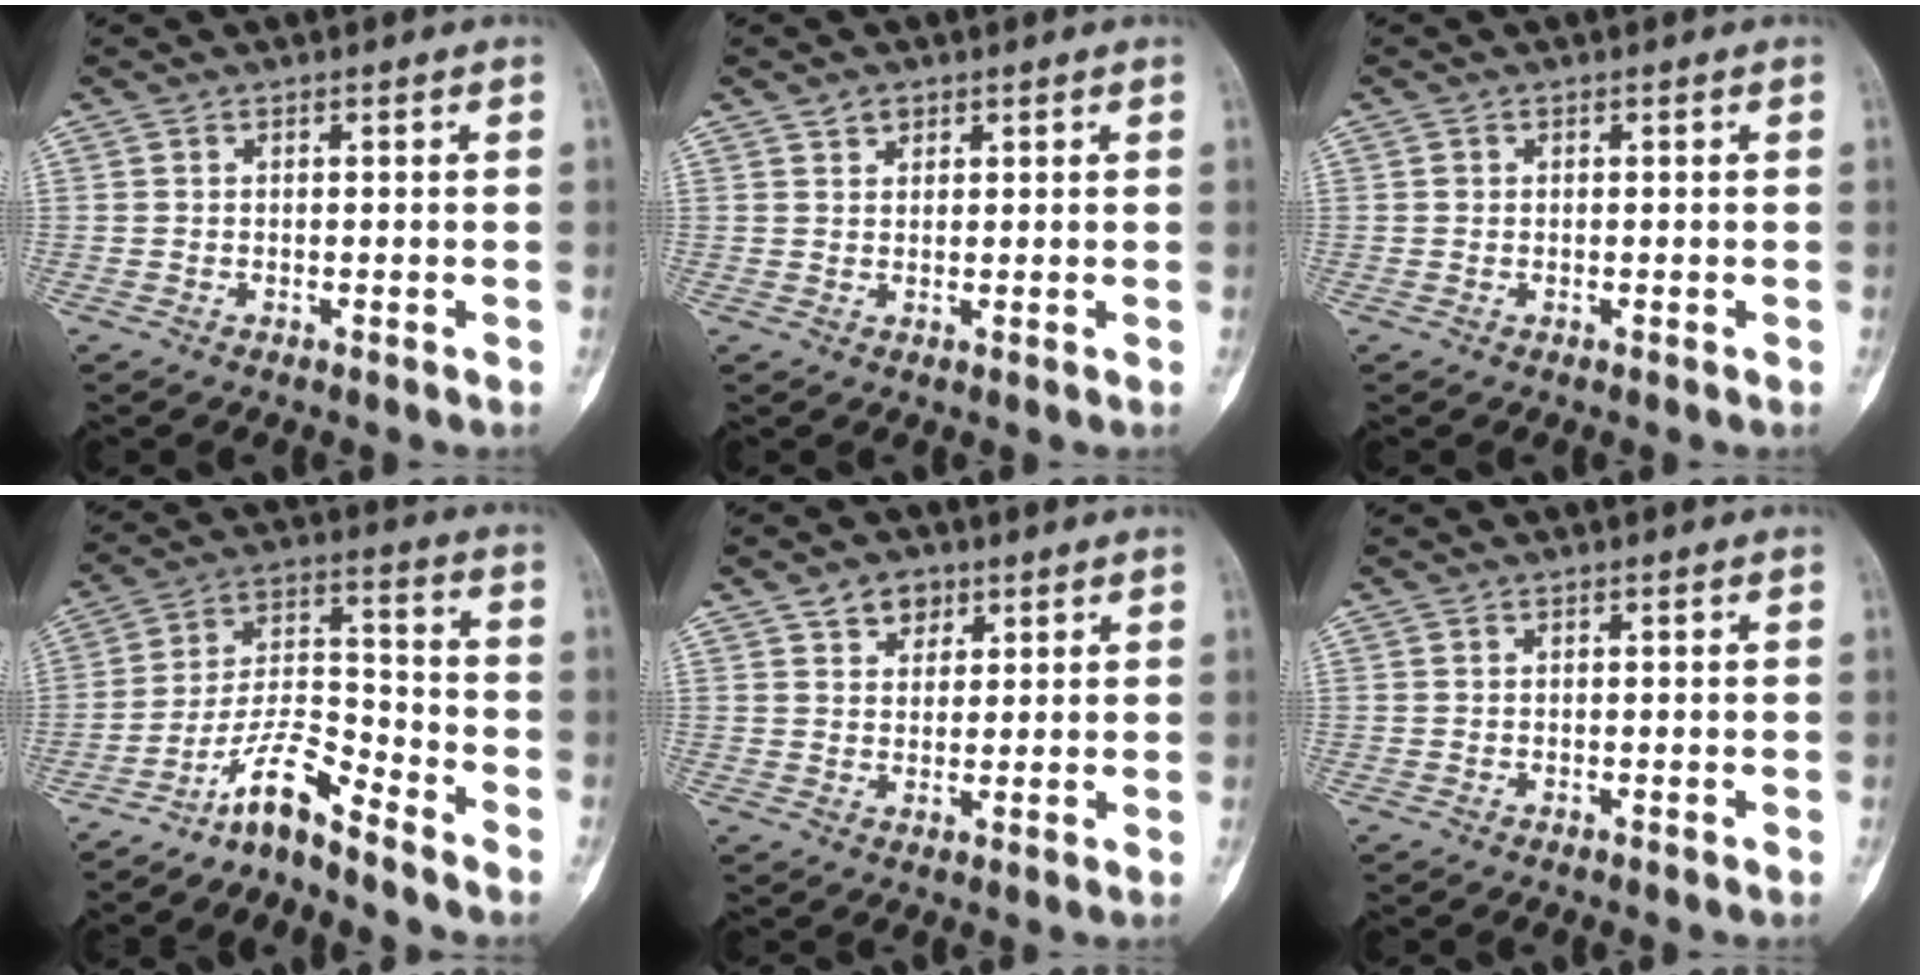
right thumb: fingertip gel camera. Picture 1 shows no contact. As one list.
[{"total": 1.8, "force": [1.2, 1.2, 0.5], "torque": [0.002, -0.007, 0.019]}, {"total": 0.6, "force": [0.1, 0.5, 0.2], "torque": [0.001, 0.003, 0.003]}, {"total": 8.8, "force": [-7.4, 1.4, 4.6], "torque": [-0.090, 0.085, -0.141]}, {"total": 4.6, "force": [2.7, 3.2, 1.8], "torque": [-0.006, -0.014, 0.044]}, {"total": 0.0}]